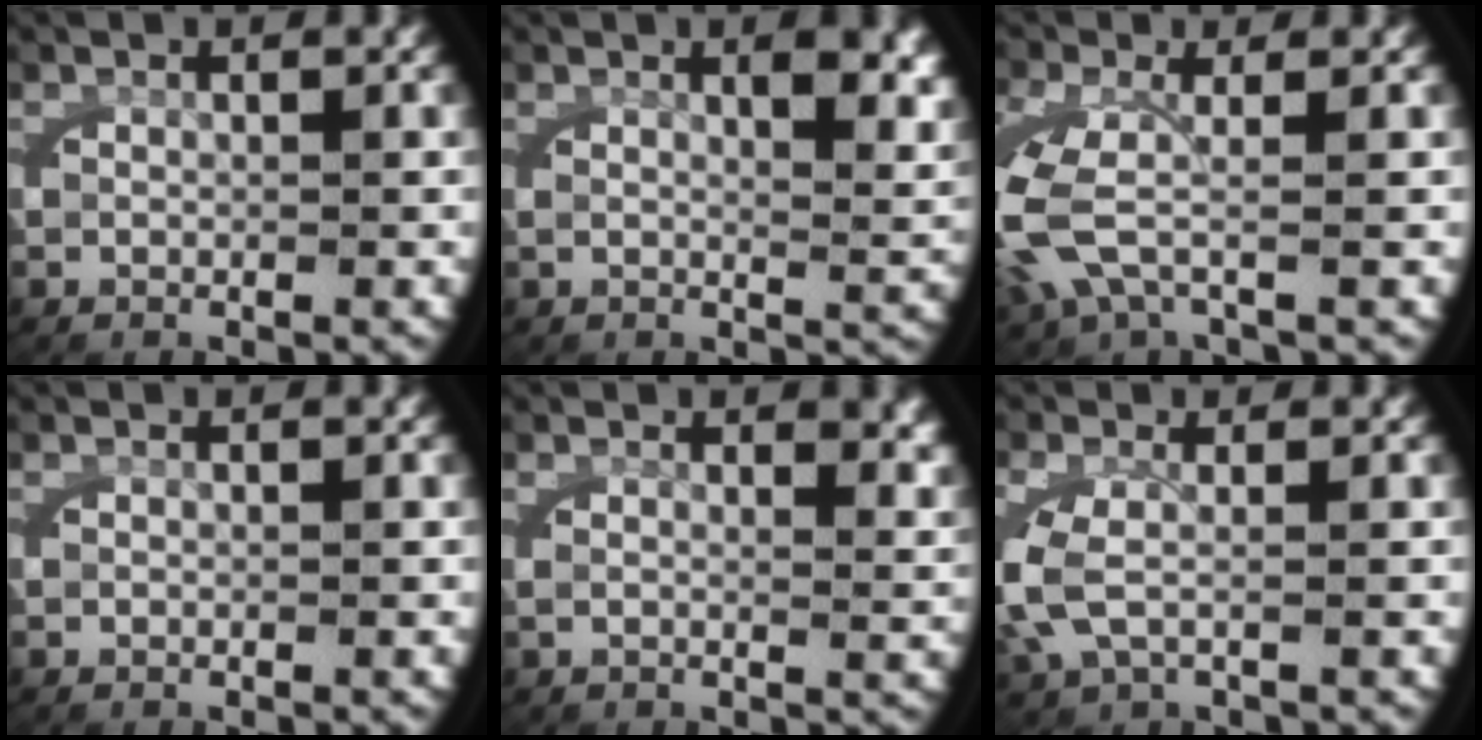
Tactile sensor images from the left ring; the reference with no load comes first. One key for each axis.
{"total": 4.0, "fx": 2.0, "fy": 0.7, "fz": 3.4, "tx": -0.048, "ty": -0.005, "tz": 0.030}
{"total": 4.8, "fx": -0.5, "fy": 2.8, "fz": 3.9, "tx": -0.134, "ty": -0.024, "tz": 0.005}
{"total": 0.0}
{"total": 2.6, "fx": 1.7, "fy": 0.3, "fz": 2.0, "tx": -0.033, "ty": -0.008, "tz": 0.026}
{"total": 3.4, "fx": -0.4, "fy": 1.9, "fz": 2.8, "tx": -0.094, "ty": -0.016, "tz": 0.006}